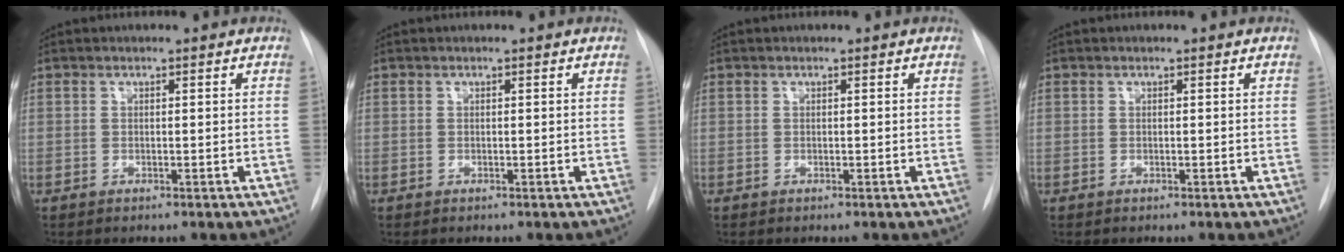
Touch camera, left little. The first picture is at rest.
{"total": 0.0}
{"total": 0.0}
{"total": 0.0}